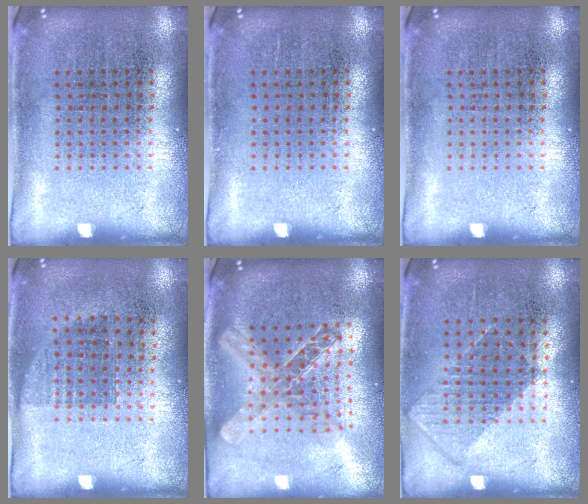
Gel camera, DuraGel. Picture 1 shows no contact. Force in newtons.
{"total": 0.0}
{"total": 0.0}
{"total": 0.7, "press": 0.6, "slide": 0.3}
{"total": 1.9, "press": 1.6, "slide": 1.0}
{"total": 0.8, "press": 0.7, "slide": 0.4}